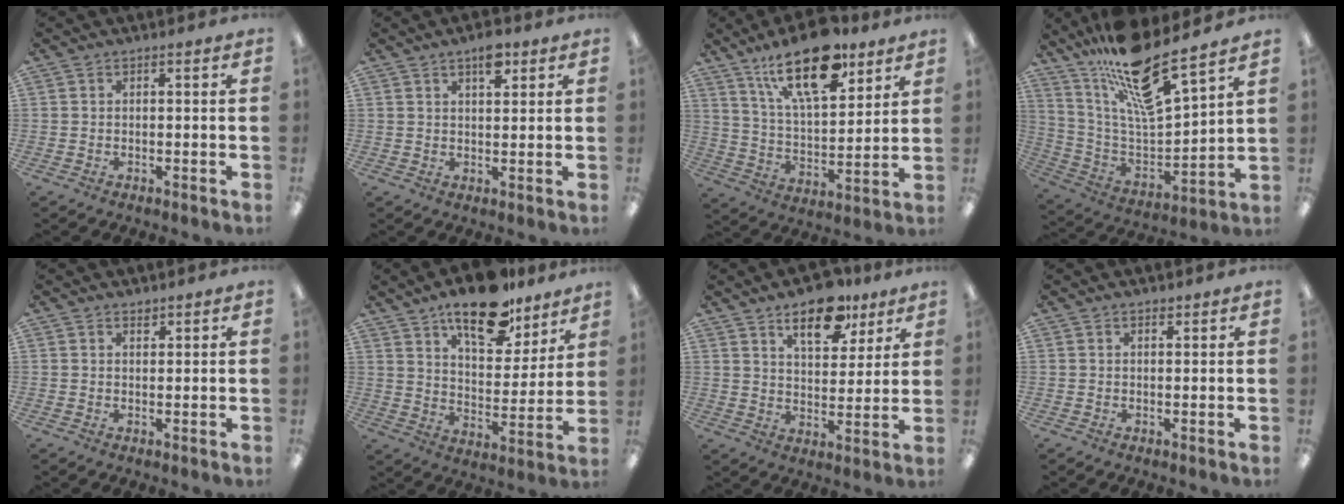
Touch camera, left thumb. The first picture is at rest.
{"total": 5.2, "force": [3.4, 2.1, 3.3], "torque": [-0.041, -0.012, 0.054]}
{"total": 20.1, "force": [12.8, 8.6, 12.9], "torque": [-0.205, -0.062, 0.214]}
{"total": 19.4, "force": [15.2, 3.5, 11.6], "torque": [-0.218, -0.106, 0.257]}
{"total": 1.3, "force": [1.2, 0.5, 0.2], "torque": [0.003, -0.004, 0.022]}
{"total": 17.5, "force": [13.2, 7.2, 8.9], "torque": [-0.135, -0.076, 0.227]}
{"total": 13.1, "force": [8.8, 6.2, 7.5], "torque": [-0.097, -0.040, 0.149]}
{"total": 1.2, "force": [1.0, 0.5, 0.4], "torque": [-0.001, -0.004, 0.017]}